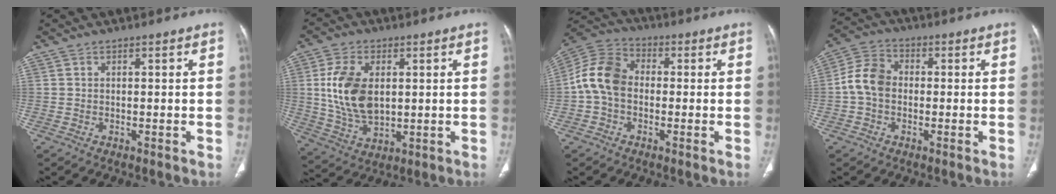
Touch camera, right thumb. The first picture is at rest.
{"total": 13.1, "force": [1.9, 8.0, 10.2], "torque": [-0.190, -0.010, 0.045]}
{"total": 10.2, "force": [-0.8, 7.5, 6.8], "torque": [-0.127, 0.030, -0.030]}
{"total": 7.5, "force": [-0.6, 5.7, 4.8], "torque": [-0.085, 0.023, -0.024]}